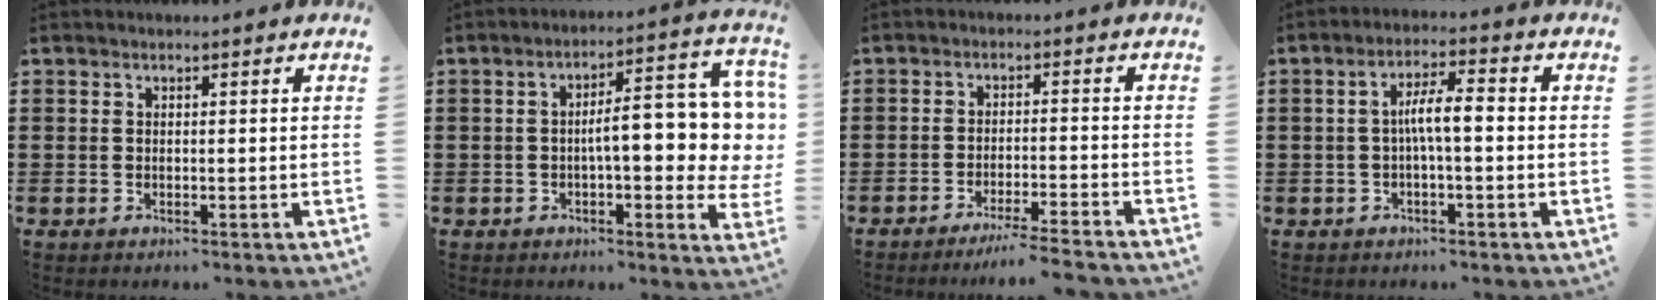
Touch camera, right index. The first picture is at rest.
{"total": 11.0, "force": [0.4, 3.5, 10.4], "torque": [-0.144, -0.011, -0.001]}
{"total": 3.9, "force": [-3.5, -0.6, 1.5], "torque": [-0.033, -0.012, -0.071]}
{"total": 5.0, "force": [-0.4, 0.9, 4.9], "torque": [-0.089, 0.007, -0.009]}